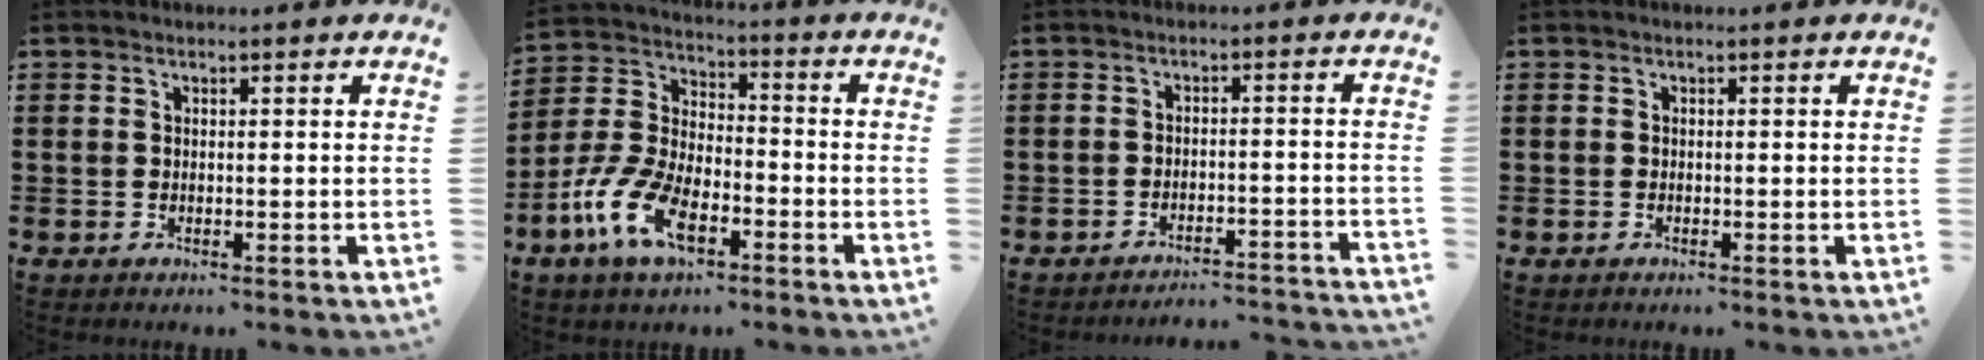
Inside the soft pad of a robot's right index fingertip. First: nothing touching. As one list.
[{"total": 10.6, "force": [-5.3, 5.2, 7.6], "torque": [-0.194, -0.005, -0.107]}, {"total": 3.0, "force": [-3.0, -0.2, 0.5], "torque": [-0.011, -0.001, -0.063]}, {"total": 0.0}]